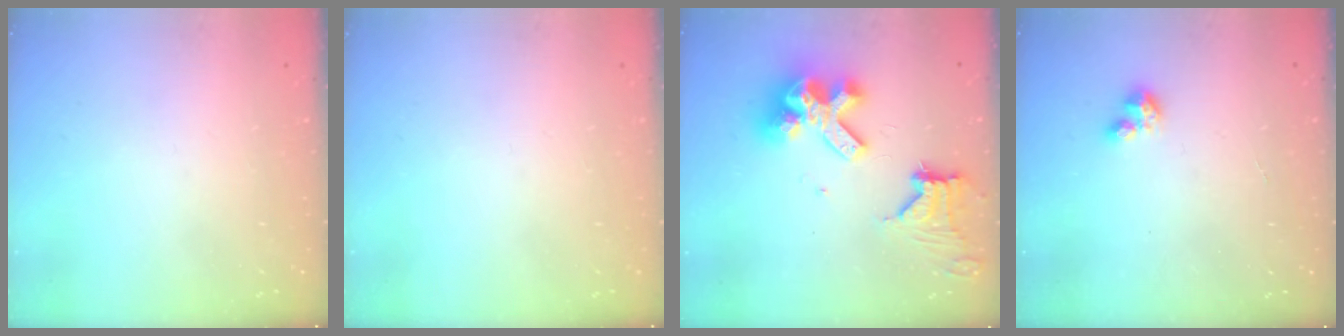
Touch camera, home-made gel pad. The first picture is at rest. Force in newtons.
{"total": 0.0}
{"total": 14.9, "press": 14.8, "slide": 1.6}
{"total": 2.6, "press": 2.6, "slide": 0.2}